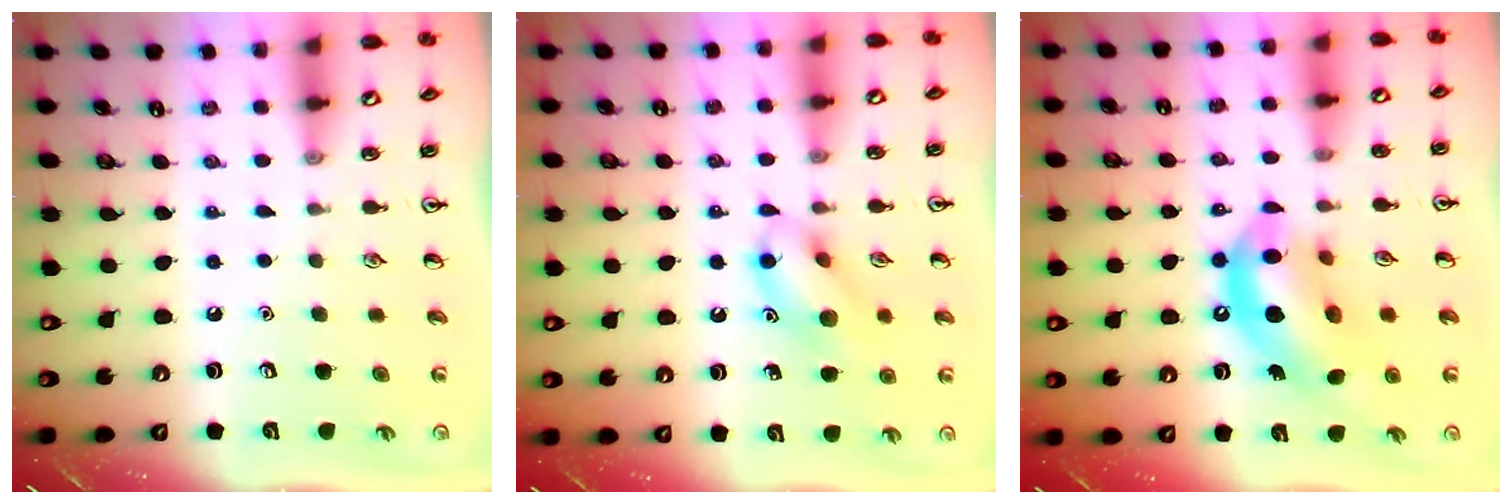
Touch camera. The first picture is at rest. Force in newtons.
{"total": 12.0, "press": 12.0, "slide": 0.8}
{"total": 14.8, "press": 14.2, "slide": 4.3}